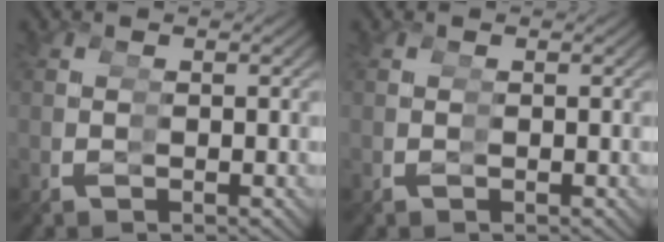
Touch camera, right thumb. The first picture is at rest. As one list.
[{"total": 0.0}]